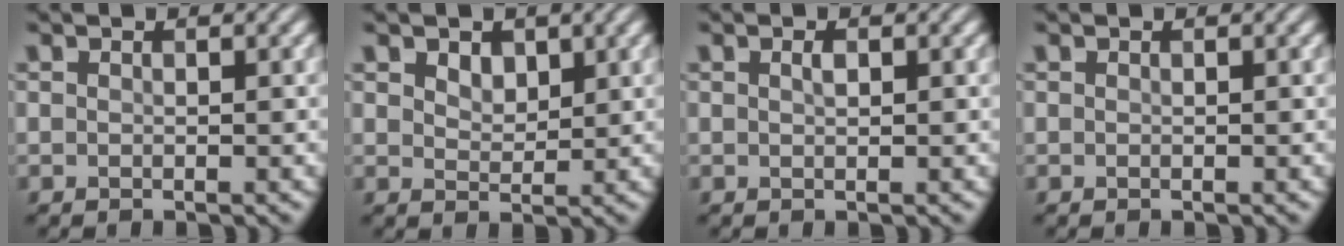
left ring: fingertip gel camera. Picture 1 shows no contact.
{"total": 1.9, "force": [1.2, 1.2, 0.9], "torque": [-0.019, -0.006, 0.019]}
{"total": 0.8, "force": [0.4, 0.3, 0.6], "torque": [-0.014, 0.001, 0.007]}
{"total": 0.0}